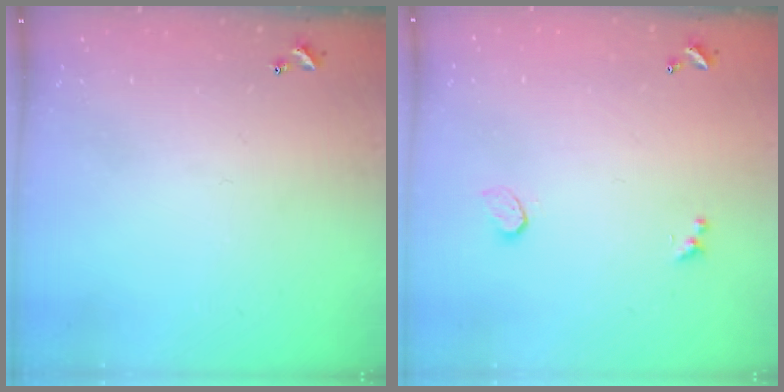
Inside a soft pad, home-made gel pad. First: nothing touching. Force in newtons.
{"total": 0.7, "press": 0.5, "slide": 0.4}